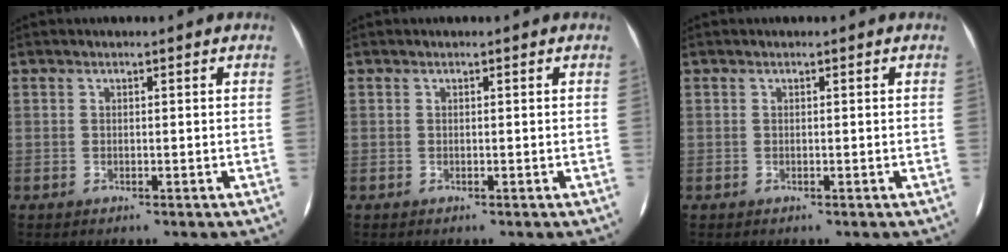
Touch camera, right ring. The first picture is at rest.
{"total": 0.0}
{"total": 0.0}